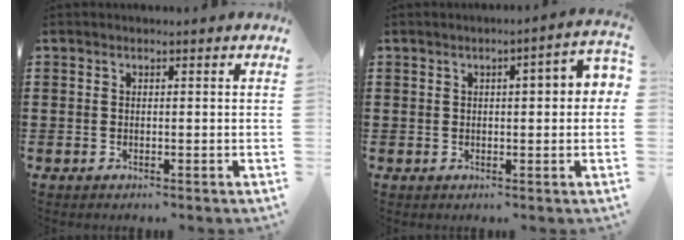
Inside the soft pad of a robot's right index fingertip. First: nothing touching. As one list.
[{"total": 3.1, "force": [0.3, 0.6, 3.0], "torque": [-0.046, 0.001, 0.001]}]